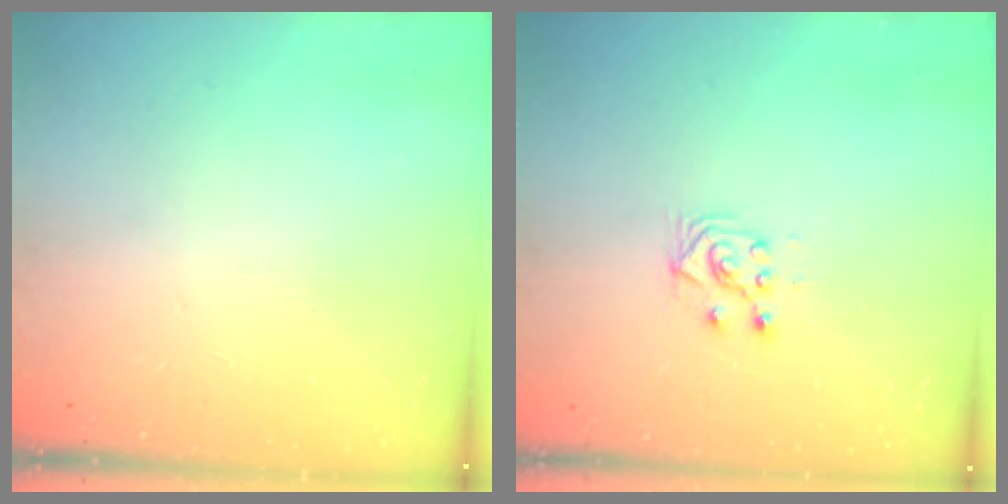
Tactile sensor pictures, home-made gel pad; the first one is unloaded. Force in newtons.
{"total": 5.7, "press": 5.6, "slide": 0.9}